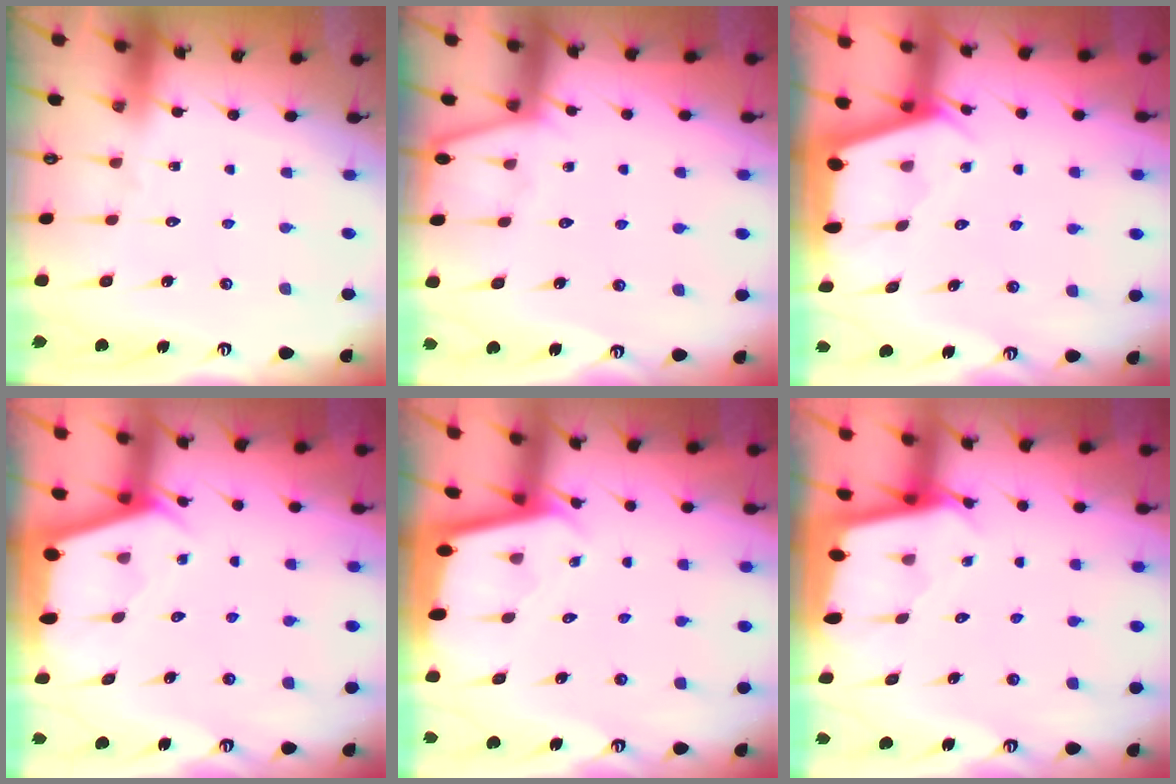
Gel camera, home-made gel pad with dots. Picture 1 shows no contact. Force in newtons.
{"total": 3.1, "press": 3.1, "slide": 0.3}
{"total": 2.4, "press": 2.4, "slide": 0.3}
{"total": 2.4, "press": 2.4, "slide": 0.3}
{"total": 1.9, "press": 1.9, "slide": 0.1}
{"total": 2.3, "press": 2.3, "slide": 0.1}